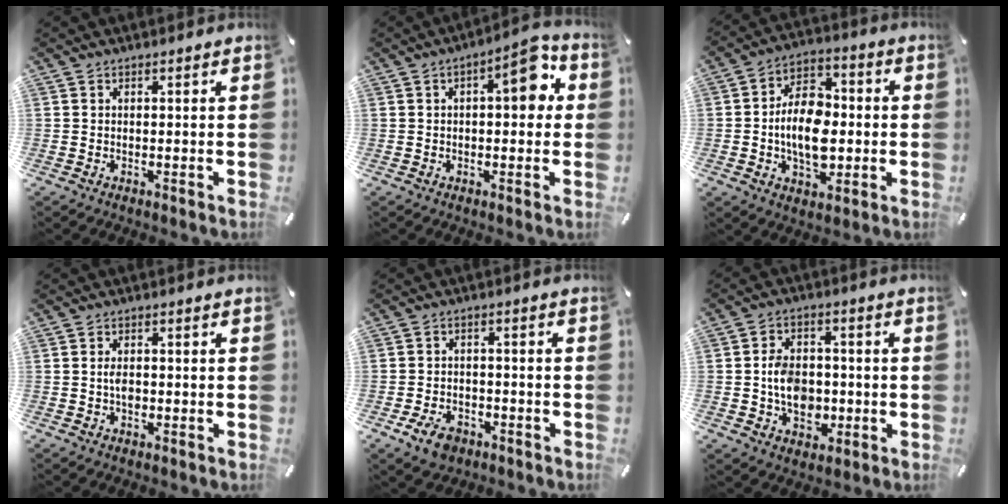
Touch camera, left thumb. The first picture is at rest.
{"total": 9.2, "force": [2.0, 3.8, 8.1], "torque": [-0.099, -0.007, 0.022]}
{"total": 12.9, "force": [-1.8, 9.0, 9.1], "torque": [-0.165, 0.011, -0.030]}
{"total": 2.4, "force": [-0.4, 1.5, 1.8], "torque": [-0.035, 0.003, -0.007]}
{"total": 6.0, "force": [-3.4, 3.9, 2.9], "torque": [-0.061, 0.018, -0.064]}
{"total": 9.6, "force": [-1.4, 7.6, 5.7], "torque": [-0.113, 0.011, -0.023]}